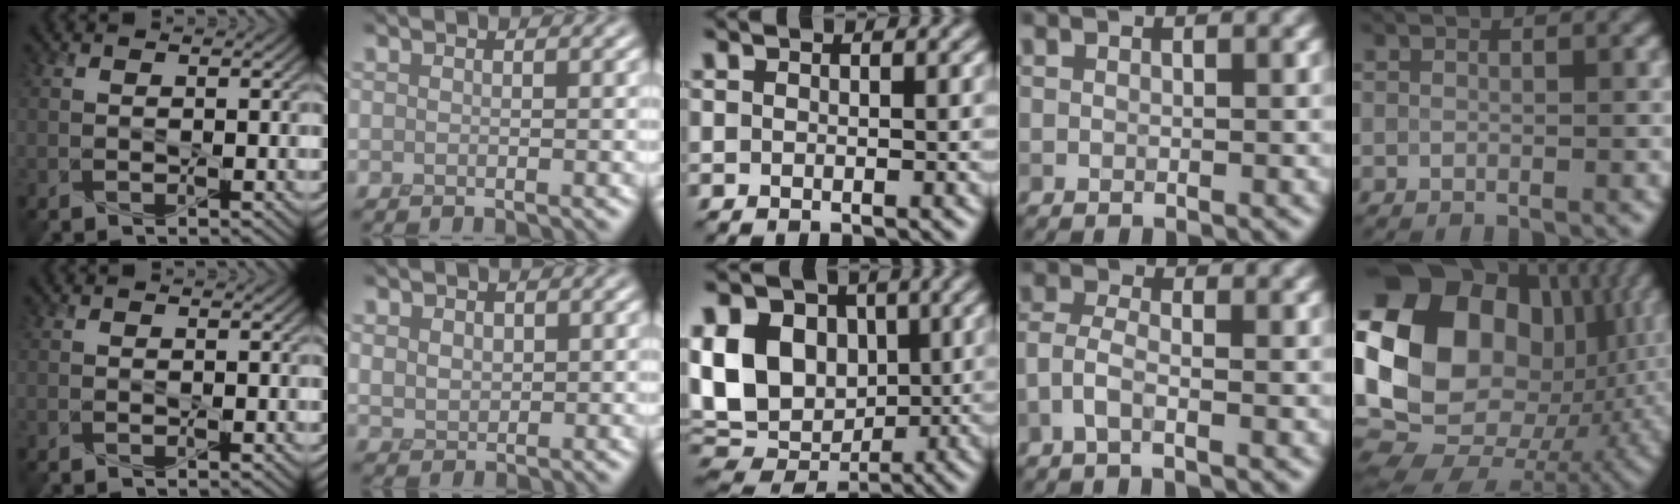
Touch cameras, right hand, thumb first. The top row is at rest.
{"index": {"total": 2.1, "force": [0.8, 1.6, 1.1], "torque": [-0.031, 0.000, 0.014]}, "middle": {"total": 13.3, "force": [2.4, 10.2, 8.1], "torque": [-0.152, 0.018, 0.036]}, "ring": {"total": 2.2, "force": [-1.2, 0.7, 1.7], "torque": [-0.042, 0.004, -0.035]}, "little": {"total": 19.3, "force": [2.5, 14.4, 12.5], "torque": [-0.237, 0.016, 0.060]}}